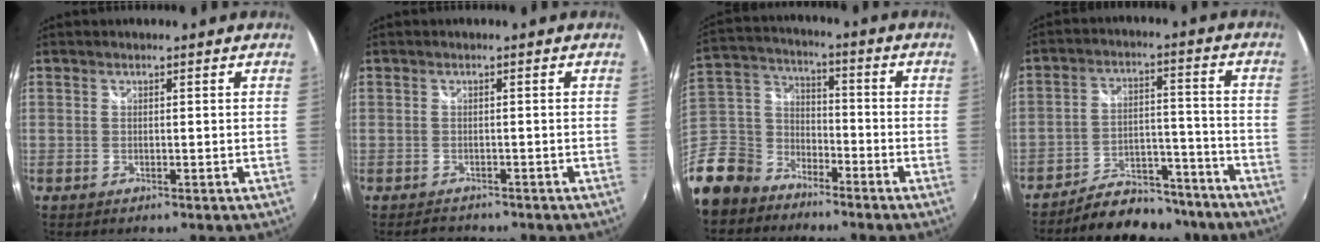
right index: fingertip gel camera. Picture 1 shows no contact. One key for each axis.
{"total": 2.2, "fx": -1.9, "fy": 1.0, "fz": 0.2, "tx": -0.012, "ty": -0.003, "tz": -0.031}
{"total": 17.0, "fx": -11.5, "fy": 11.1, "fz": 5.8, "tx": -0.186, "ty": 0.023, "tz": -0.217}
{"total": 15.4, "fx": -13.4, "fy": 5.9, "fz": 4.7, "tx": -0.092, "ty": 0.027, "tz": -0.180}